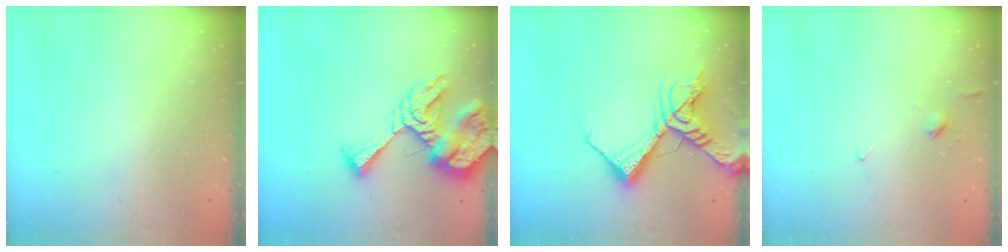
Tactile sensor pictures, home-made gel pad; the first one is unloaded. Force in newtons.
{"total": 12.1, "press": 12.0, "slide": 1.4}
{"total": 15.4, "press": 15.3, "slide": 1.8}
{"total": 3.5, "press": 3.5, "slide": 0.7}